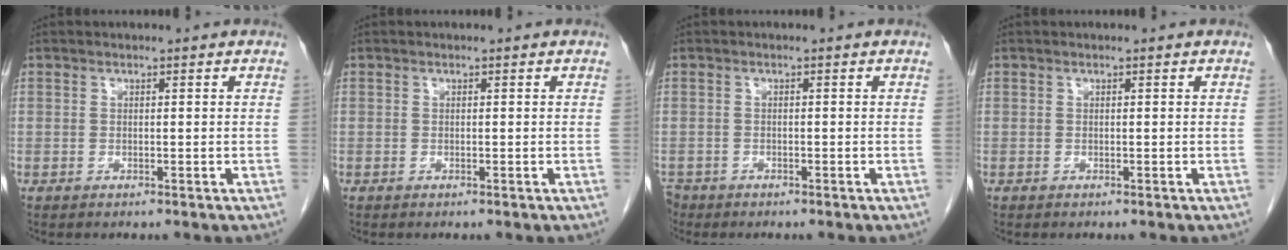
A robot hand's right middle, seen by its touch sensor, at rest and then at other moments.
{"total": 0.0}
{"total": 2.4, "force": [-2.0, 1.3, 0.2], "torque": [-0.006, -0.001, -0.037]}
{"total": 0.0}